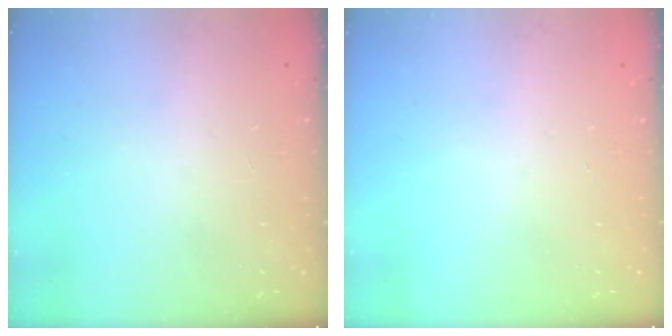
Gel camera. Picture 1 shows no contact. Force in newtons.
{"total": 0.0}